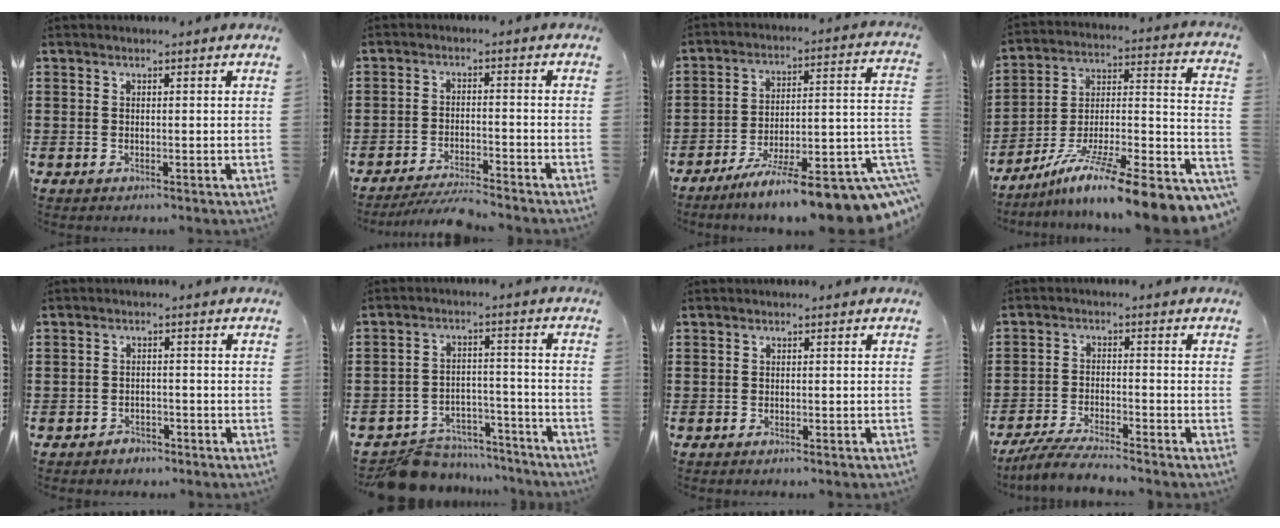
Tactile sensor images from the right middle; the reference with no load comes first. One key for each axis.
{"total": 4.5, "fx": -4.3, "fy": 0.3, "fz": 1.3, "tx": -0.028, "ty": -0.003, "tz": -0.086}
{"total": 13.7, "fx": -9.9, "fy": 1.1, "fz": 9.5, "tx": -0.133, "ty": 0.017, "tz": -0.170}
{"total": 11.8, "fx": -8.8, "fy": 0.3, "fz": 7.9, "tx": -0.125, "ty": -0.004, "tz": -0.160}
{"total": 2.0, "fx": -1.8, "fy": 0.7, "fz": -0.1, "tx": -0.004, "ty": 0.004, "tz": -0.042}
{"total": 8.2, "fx": -7.8, "fy": 2.0, "fz": 1.2, "tx": -0.012, "ty": 0.031, "tz": -0.150}
{"total": 0.8, "fx": -0.7, "fy": 0.1, "fz": 0.3, "tx": -0.009, "ty": -0.002, "tz": -0.014}
{"total": 5.2, "fx": -4.9, "fy": 0.3, "fz": 1.8, "tx": -0.043, "ty": -0.005, "tz": -0.097}